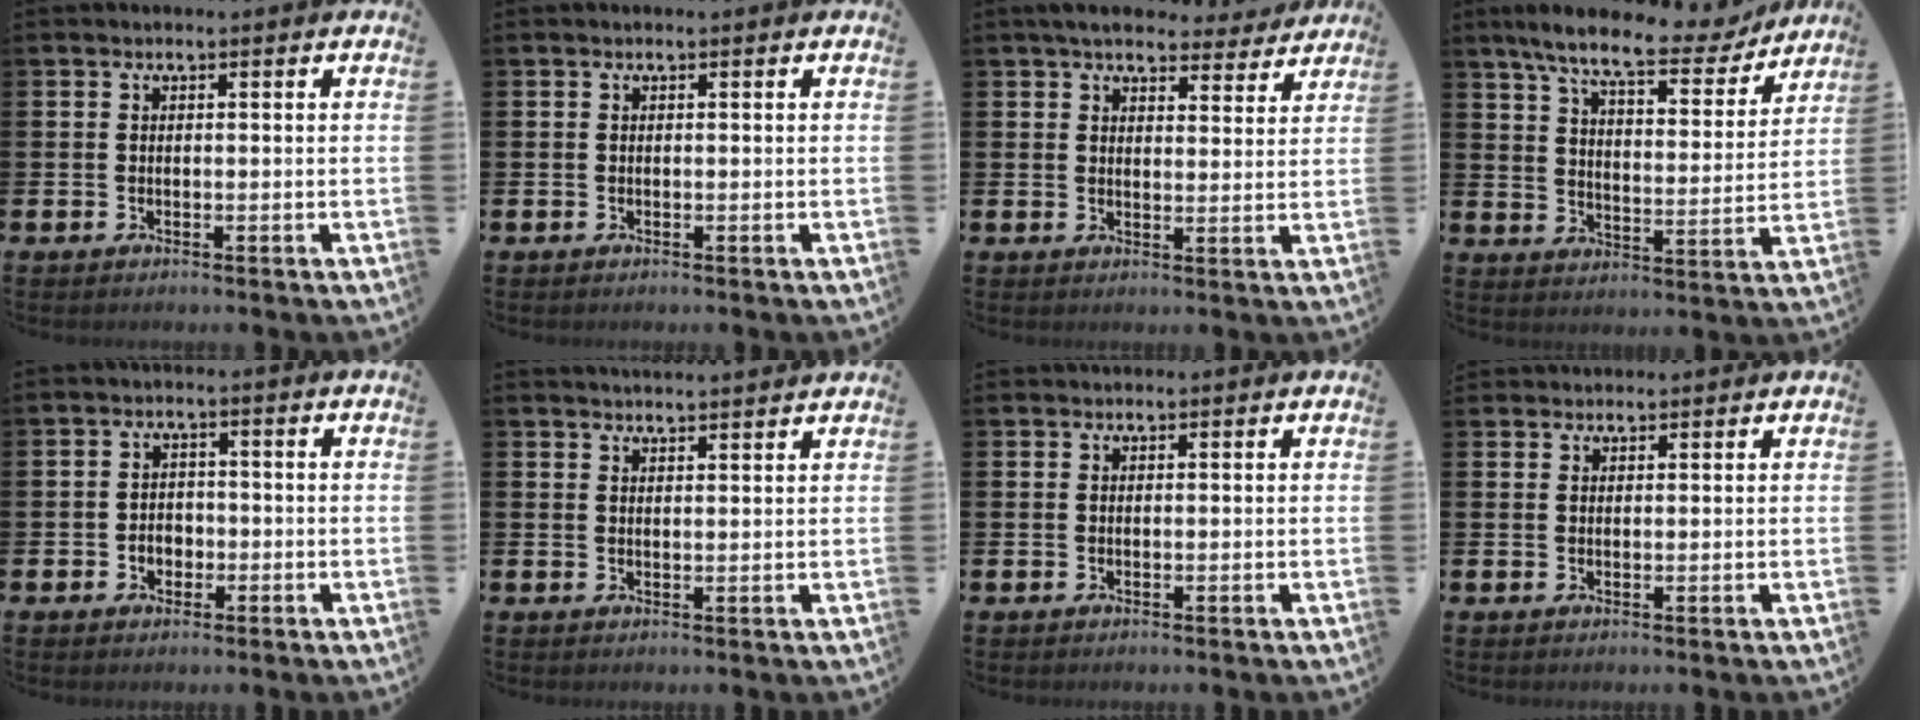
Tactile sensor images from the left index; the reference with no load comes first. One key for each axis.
{"total": 0.0}
{"total": 5.5, "fx": 5.1, "fy": 1.8, "fz": 1.3, "tx": -0.029, "ty": -0.026, "tz": 0.089}
{"total": 9.2, "fx": 8.0, "fy": 1.8, "fz": 4.3, "tx": -0.098, "ty": -0.045, "tz": 0.133}
{"total": 2.4, "fx": -0.8, "fy": 1.9, "fz": 1.1, "tx": -0.010, "ty": -0.002, "tz": -0.021}
{"total": 2.7, "fx": 2.7, "fy": -0.2, "fz": 0.0, "tx": 0.000, "ty": -0.015, "tz": 0.048}
{"total": 0.6, "fx": 0.6, "fy": 0.1, "fz": 0.0, "tx": 0.014, "ty": -0.004, "tz": 0.008}
{"total": 1.7, "fx": 1.6, "fy": 0.4, "fz": -0.1, "tx": 0.012, "ty": -0.004, "tz": 0.028}